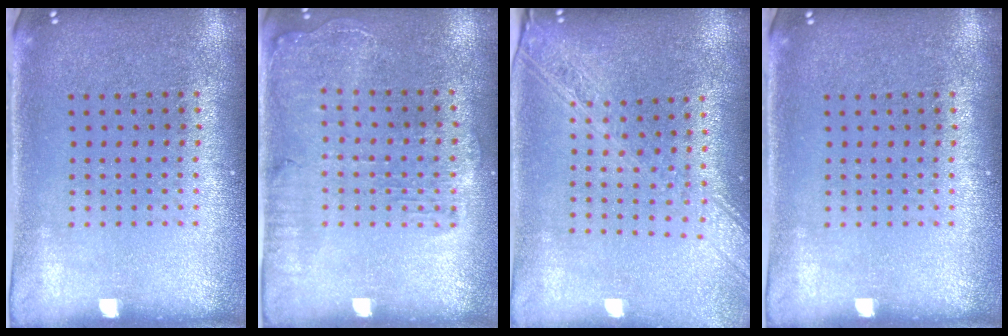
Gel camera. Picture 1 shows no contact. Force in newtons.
{"total": 1.4, "press": 1.4, "slide": 0.4}
{"total": 2.3, "press": 1.9, "slide": 1.3}
{"total": 0.0}